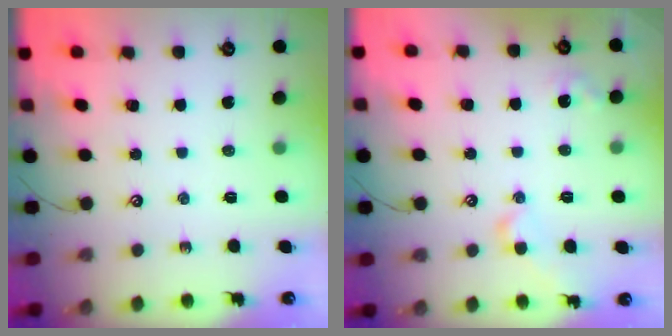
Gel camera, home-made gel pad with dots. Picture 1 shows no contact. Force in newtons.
{"total": 5.0, "press": 4.9, "slide": 1.0}